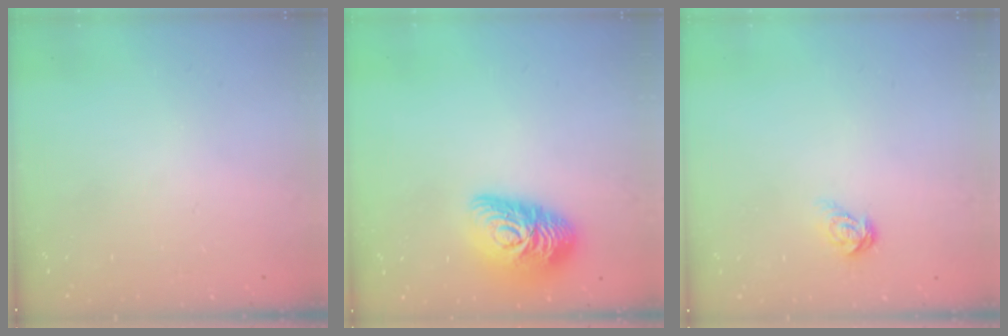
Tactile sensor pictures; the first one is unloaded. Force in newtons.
{"total": 13.7, "press": 13.7, "slide": 0.9}
{"total": 6.4, "press": 6.4, "slide": 0.5}